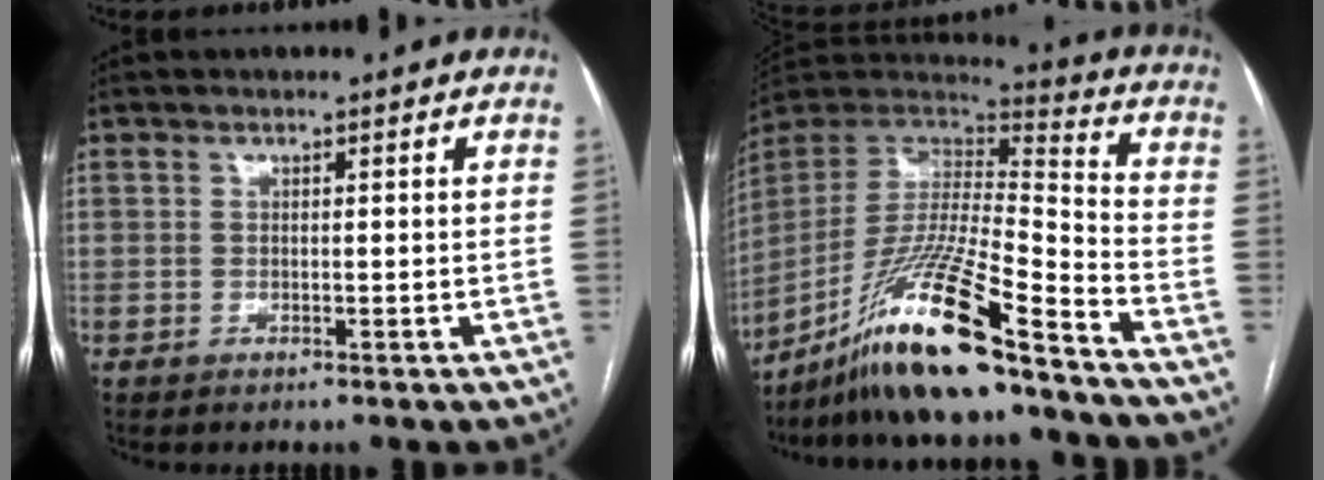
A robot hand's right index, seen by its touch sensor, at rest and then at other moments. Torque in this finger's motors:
{"motor_torque": [1.11, -1.02, 0.74, 0.21]}